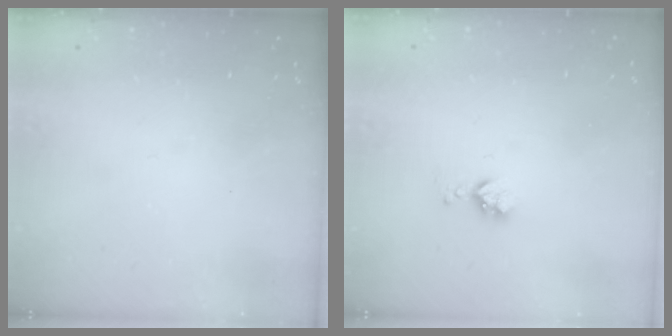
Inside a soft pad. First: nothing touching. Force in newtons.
{"total": 4.3, "press": 4.3, "slide": 0.7}